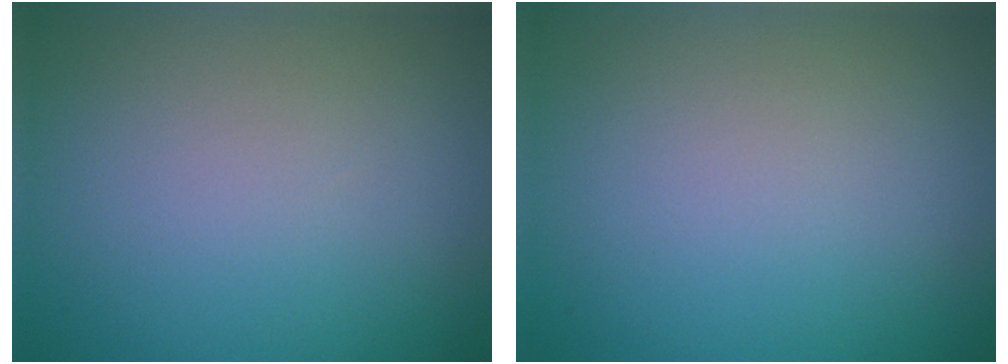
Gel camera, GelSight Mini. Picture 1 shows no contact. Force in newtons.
{"total": 0.0}